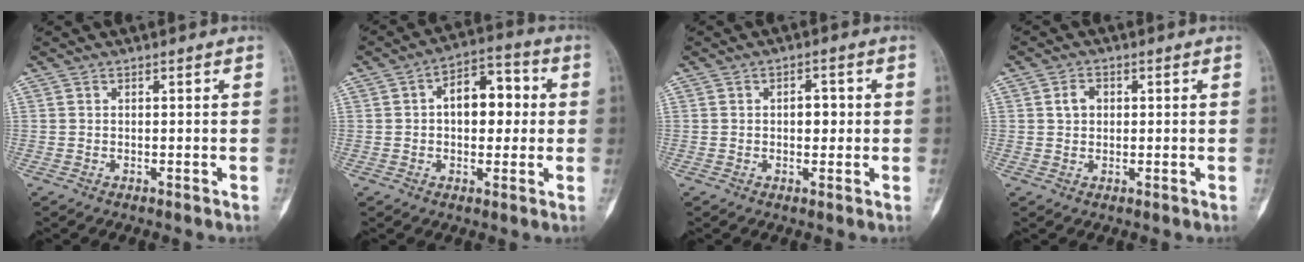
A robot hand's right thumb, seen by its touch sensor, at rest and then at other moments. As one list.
[{"total": 10.4, "force": [1.1, 6.3, 8.1], "torque": [-0.085, 0.023, 0.011]}, {"total": 3.2, "force": [0.2, 2.1, 2.5], "torque": [-0.020, 0.004, 0.001]}, {"total": 2.8, "force": [0.6, 2.2, 1.6], "torque": [-0.020, 0.006, 0.009]}]